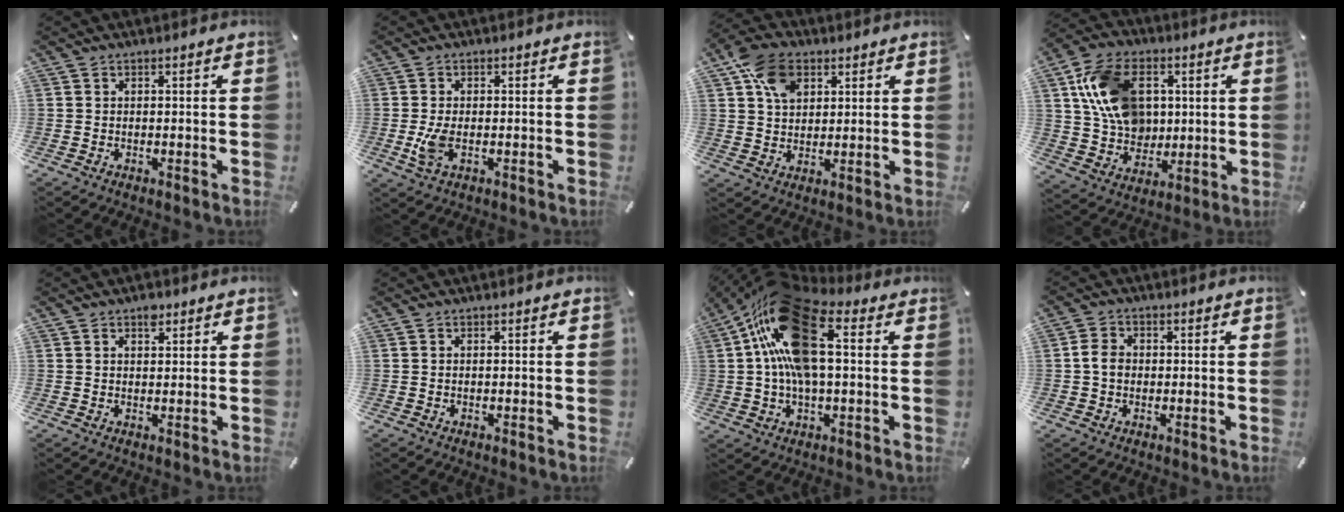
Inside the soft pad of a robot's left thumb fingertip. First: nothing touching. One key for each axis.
{"total": 4.8, "fx": -0.8, "fy": 2.5, "fz": 4.0, "tx": -0.092, "ty": -0.004, "tz": -0.016}
{"total": 10.2, "fx": 4.3, "fy": 7.4, "fz": 5.6, "tx": -0.098, "ty": 0.004, "tz": 0.085}
{"total": 16.1, "fx": 3.9, "fy": 12.5, "fz": 9.3, "tx": -0.197, "ty": 0.013, "tz": 0.078}
{"total": 2.5, "fx": 1.6, "fy": 1.5, "fz": 1.2, "tx": -0.009, "ty": -0.003, "tz": 0.026}
{"total": 0.0}
{"total": 24.1, "fx": 5.5, "fy": 12.5, "fz": 19.9, "tx": -0.381, "ty": -0.002, "tz": 0.097}
{"total": 3.9, "fx": -0.2, "fy": 3.2, "fz": 2.2, "tx": -0.038, "ty": 0.005, "tz": -0.007}